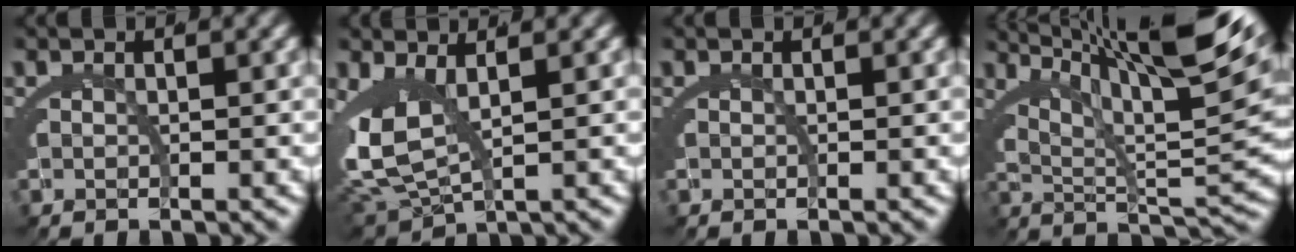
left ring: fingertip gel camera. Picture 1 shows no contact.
{"total": 6.1, "force": [0.6, 4.1, 4.5], "torque": [-0.120, -0.026, 0.027]}
{"total": 0.0}
{"total": 12.4, "force": [6.5, 3.6, 9.9], "torque": [-0.119, 0.017, 0.089]}